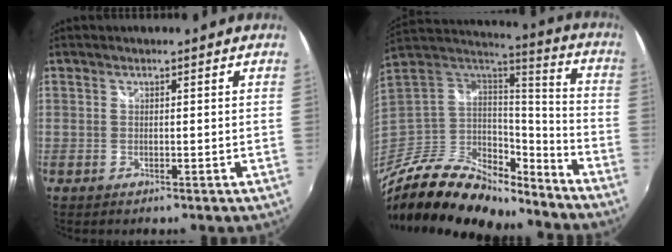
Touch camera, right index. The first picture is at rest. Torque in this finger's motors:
{"motor_torque": [0.04, -1.83, -0.07, -0.09]}